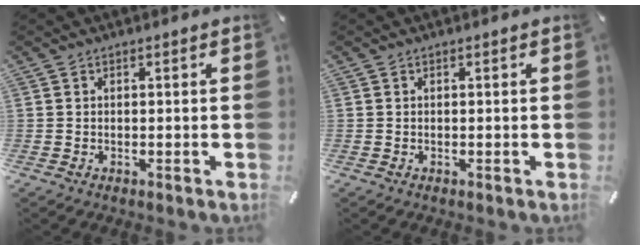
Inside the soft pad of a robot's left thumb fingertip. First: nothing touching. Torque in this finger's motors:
{"motor_torque": [0.00, 0.00, 0.01, 0.01, 0.00]}